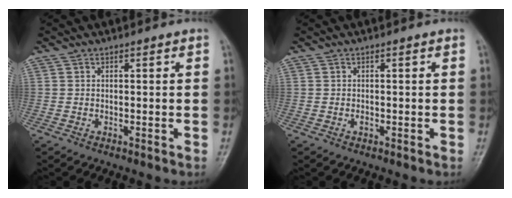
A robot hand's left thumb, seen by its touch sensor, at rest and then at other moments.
{"total": 0.7, "force": [-0.2, 0.4, 0.5], "torque": [-0.006, 0.001, -0.005]}